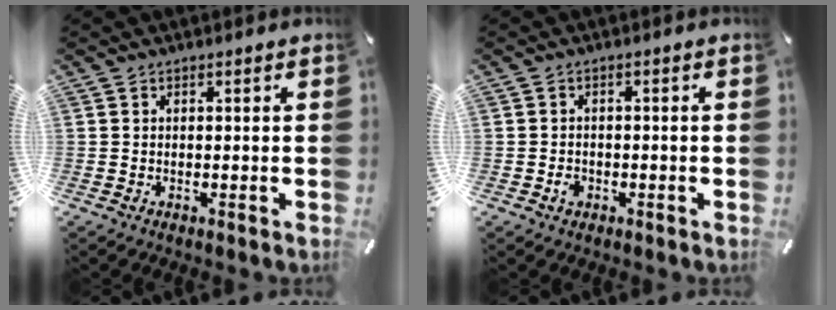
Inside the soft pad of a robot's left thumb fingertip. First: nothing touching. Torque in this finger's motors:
{"motor_torque": [0.17, 0.12, 0.09, 0.11, 0.00]}